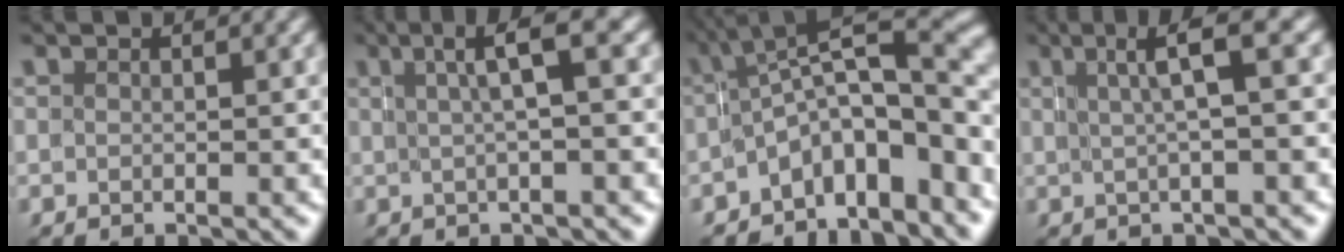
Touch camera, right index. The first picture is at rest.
{"total": 3.4, "force": [1.2, -0.3, 3.2], "torque": [-0.036, 0.020, 0.018]}
{"total": 9.3, "force": [-1.8, 4.7, 7.8], "torque": [-0.102, -0.002, -0.029]}
{"total": 3.4, "force": [1.2, -0.5, 3.1], "torque": [-0.037, 0.020, 0.018]}